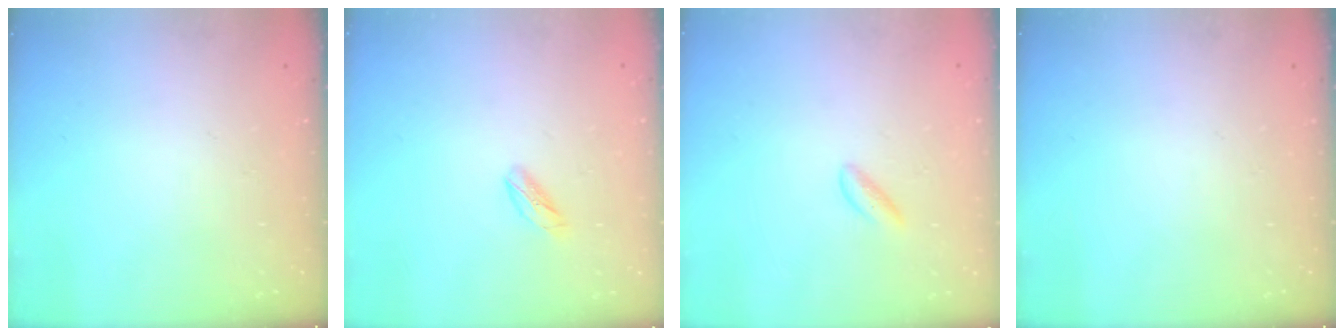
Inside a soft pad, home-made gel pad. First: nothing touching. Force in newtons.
{"total": 4.4, "press": 4.4, "slide": 0.8}
{"total": 2.4, "press": 2.3, "slide": 0.7}
{"total": 0.0}